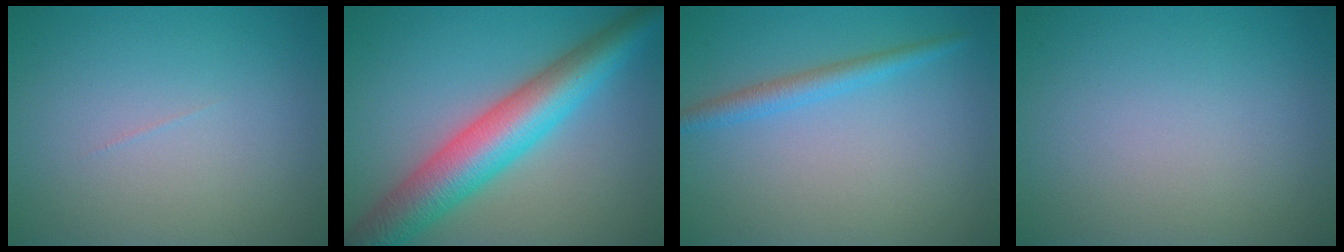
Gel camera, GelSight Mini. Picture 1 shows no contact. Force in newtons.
{"total": 8.7, "press": 8.7, "slide": 0.1}
{"total": 2.1, "press": 2.1, "slide": 0.1}
{"total": 0.0}